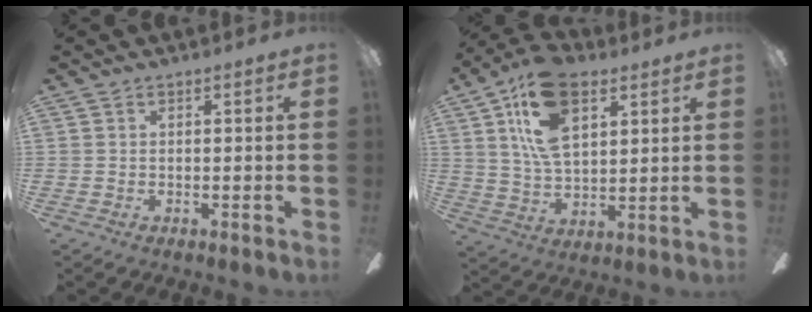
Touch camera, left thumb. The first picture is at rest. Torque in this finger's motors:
{"motor_torque": [1.32, 1.98, 0.46, -0.45, 0.13]}